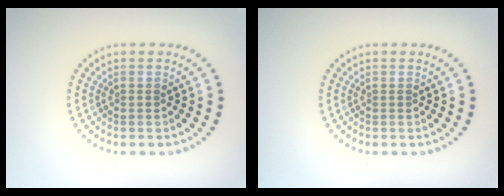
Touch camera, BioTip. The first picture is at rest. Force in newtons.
{"total": 0.0}